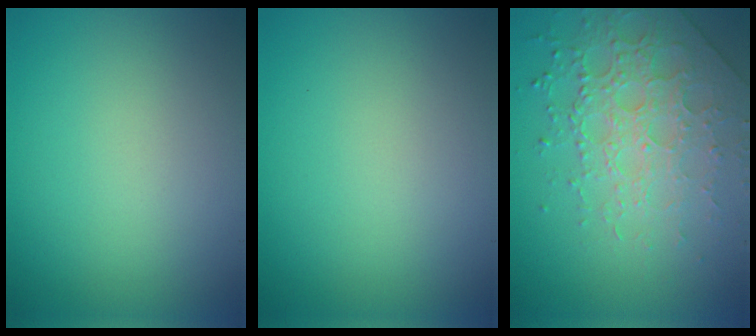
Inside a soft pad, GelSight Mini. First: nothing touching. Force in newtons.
{"total": 0.0}
{"total": 4.3, "press": 4.3, "slide": 0.9}